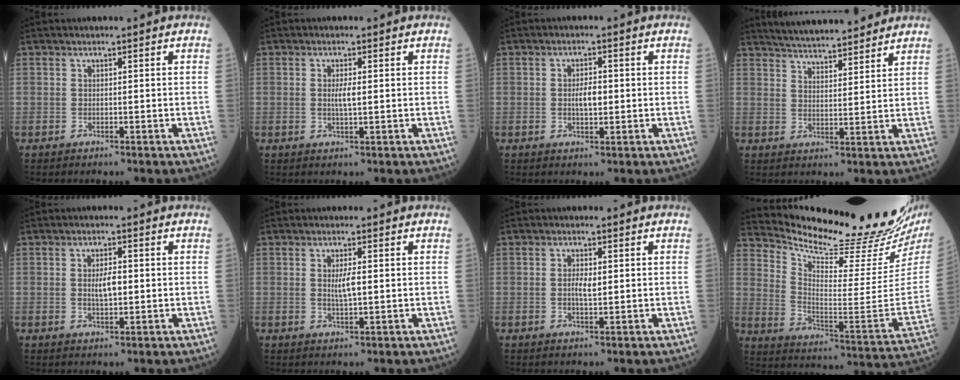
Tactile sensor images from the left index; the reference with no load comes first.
{"total": 2.1, "force": [0.2, 0.3, 2.1], "torque": [-0.043, -0.001, 0.003]}
{"total": 3.0, "force": [0.0, 1.1, 2.7], "torque": [-0.050, 0.002, 0.000]}
{"total": 13.3, "force": [12.2, 2.0, 4.8], "torque": [-0.073, 0.015, 0.179]}
{"total": 3.2, "force": [0.1, 1.1, 3.0], "torque": [-0.056, 0.000, 0.003]}
{"total": 2.7, "force": [0.3, 0.4, 2.7], "torque": [-0.052, -0.001, 0.008]}
{"total": 2.2, "force": [0.2, 0.6, 2.1], "torque": [-0.043, 0.000, 0.005]}
{"total": 23.3, "force": [21.6, -0.1, 8.8], "torque": [-0.155, -0.116, 0.305]}